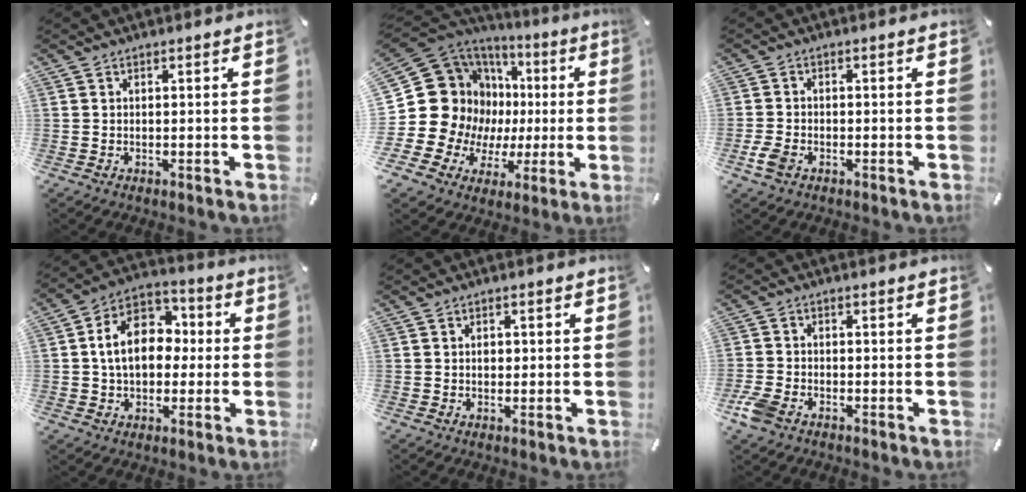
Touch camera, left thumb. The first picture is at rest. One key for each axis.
{"total": 21.0, "fx": 3.9, "fy": 18.1, "fz": 9.8, "tx": -0.187, "ty": -0.049, "tz": 0.108}
{"total": 3.7, "fx": -1.7, "fy": 2.3, "fz": 2.4, "tx": -0.065, "ty": -0.002, "tz": -0.037}
{"total": 13.5, "fx": 0.5, "fy": 10.2, "fz": 8.9, "tx": -0.167, "ty": 0.012, "tz": 0.009}
{"total": 1.2, "fx": 0.1, "fy": 1.1, "fz": 0.5, "tx": -0.003, "ty": 0.002, "tz": -0.002}
{"total": 4.2, "fx": -2.7, "fy": 2.4, "fz": 2.1, "tx": -0.066, "ty": 0.004, "tz": -0.058}